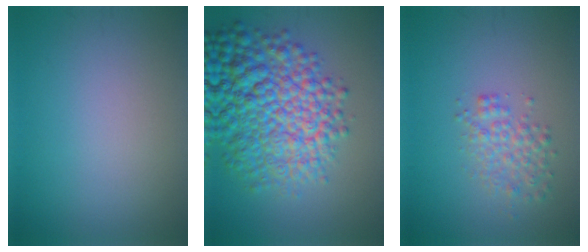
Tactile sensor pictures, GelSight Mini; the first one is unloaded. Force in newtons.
{"total": 11.1, "press": 11.1, "slide": 0.3}
{"total": 2.6, "press": 2.6, "slide": 0.1}